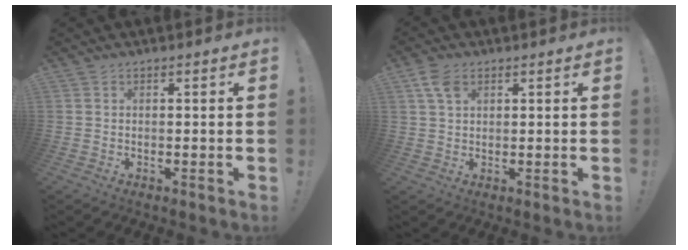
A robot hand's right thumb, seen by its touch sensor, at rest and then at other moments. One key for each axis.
{"total": 5.3, "fx": 2.5, "fy": 3.3, "fz": 3.3, "tx": -0.060, "ty": -0.002, "tz": 0.050}